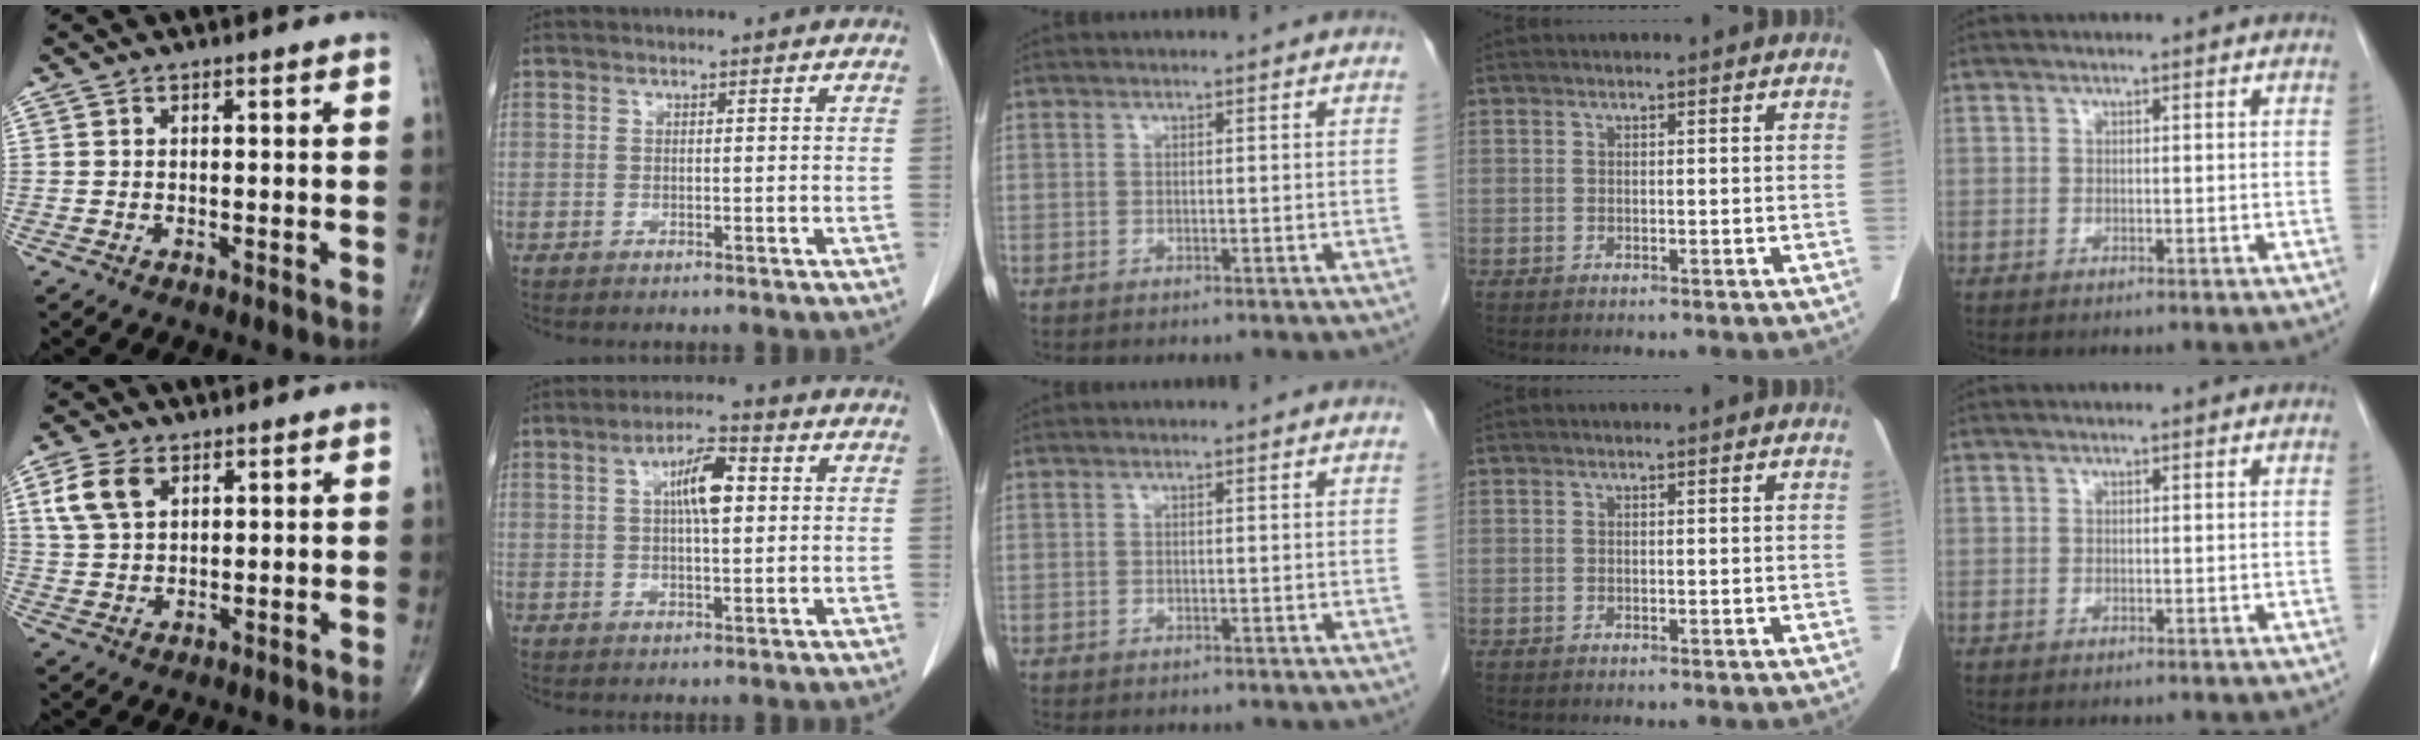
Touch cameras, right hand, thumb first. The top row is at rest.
{"thumb": {"total": 7.3, "force": [3.1, 4.6, 4.8], "torque": [-0.092, -0.001, 0.063]}, "index": {"total": 6.6, "force": [1.5, 1.6, 6.2], "torque": [-0.109, 0.011, 0.025]}, "middle": {"total": 3.3, "force": [-2.8, 1.1, 1.3], "torque": [-0.017, -0.006, -0.036]}}